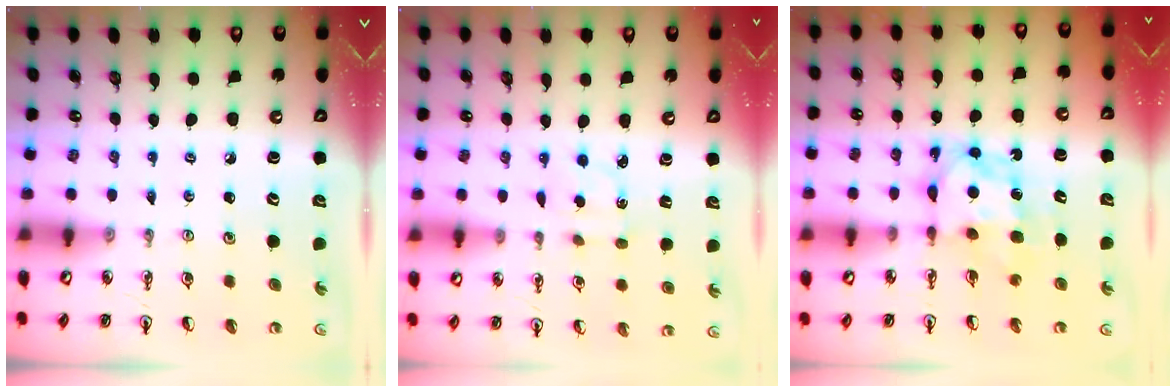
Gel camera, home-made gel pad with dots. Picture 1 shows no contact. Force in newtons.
{"total": 2.7, "press": 2.6, "slide": 0.5}
{"total": 7.1, "press": 7.0, "slide": 0.5}